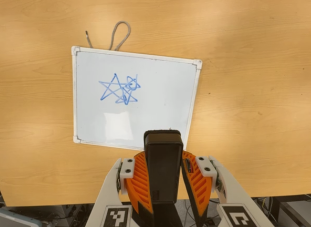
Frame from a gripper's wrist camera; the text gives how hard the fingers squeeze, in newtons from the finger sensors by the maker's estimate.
{"total": 9.7, "left": 8.1, "right": 11.3}